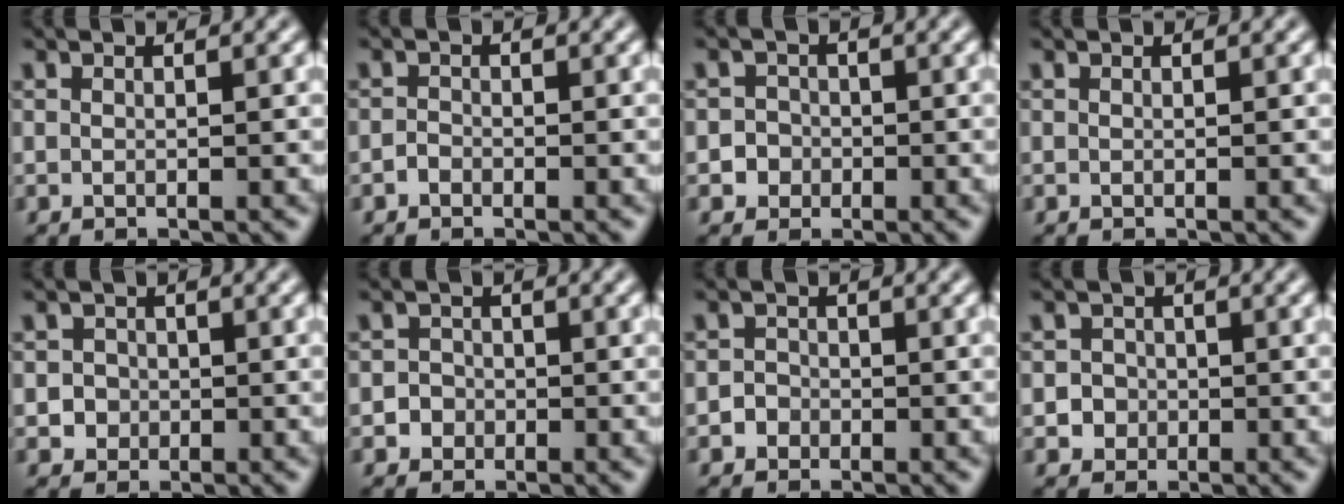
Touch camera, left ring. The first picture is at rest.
{"total": 0.8, "force": [-0.5, 0.5, 0.2], "torque": [-0.002, -0.001, -0.012]}
{"total": 2.6, "force": [-0.8, 2.4, 0.3], "torque": [0.023, 0.009, -0.025]}
{"total": 0.0}
{"total": 2.0, "force": [-0.2, 1.9, 0.4], "torque": [0.016, 0.004, -0.010]}
{"total": 1.8, "force": [-0.5, 1.8, 0.2], "torque": [0.020, 0.005, -0.015]}
{"total": 1.4, "force": [-0.5, 1.2, 0.2], "torque": [0.016, 0.001, -0.014]}
{"total": 2.4, "force": [-0.4, 2.3, 0.4], "torque": [0.017, 0.009, -0.017]}